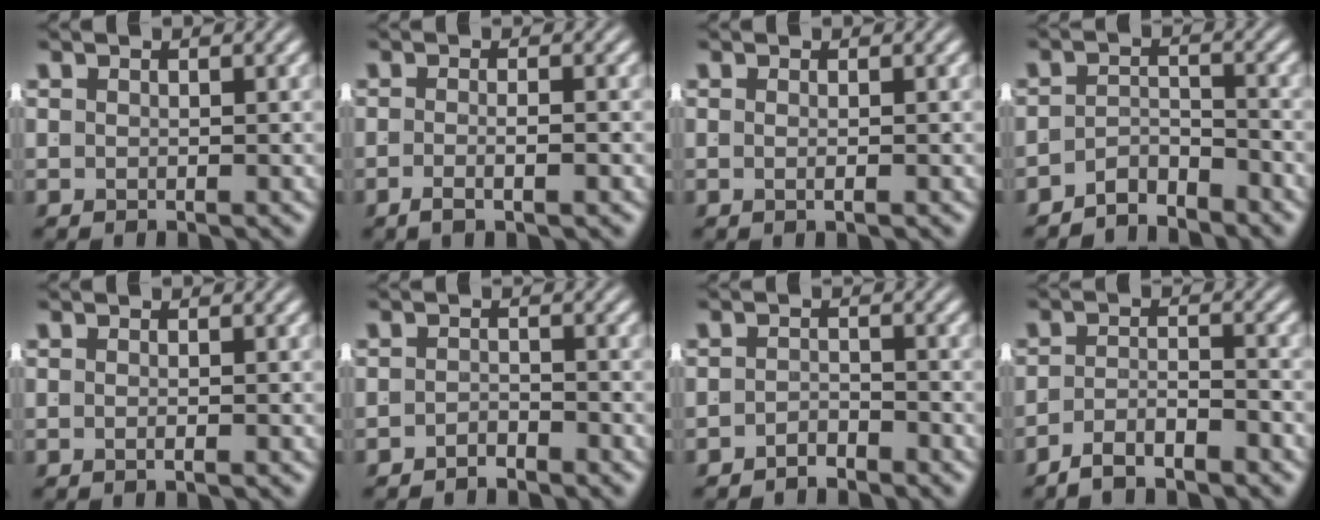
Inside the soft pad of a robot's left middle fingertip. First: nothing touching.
{"total": 2.0, "force": [-1.4, -0.2, 1.5], "torque": [-0.028, -0.003, -0.024]}
{"total": 1.1, "force": [-0.4, -0.8, 0.7], "torque": [-0.011, -0.004, -0.004]}
{"total": 3.6, "force": [-3.4, 0.9, 1.0], "torque": [-0.003, -0.013, -0.058]}
{"total": 0.8, "force": [-0.6, -0.4, 0.4], "torque": [-0.012, -0.003, -0.009]}
{"total": 1.9, "force": [-1.9, -0.2, 0.0], "torque": [0.010, -0.007, -0.032]}
{"total": 2.1, "force": [-2.1, 0.0, 0.0], "torque": [0.010, -0.008, -0.036]}
{"total": 3.3, "force": [-3.1, 0.4, 1.0], "torque": [-0.008, -0.008, -0.052]}